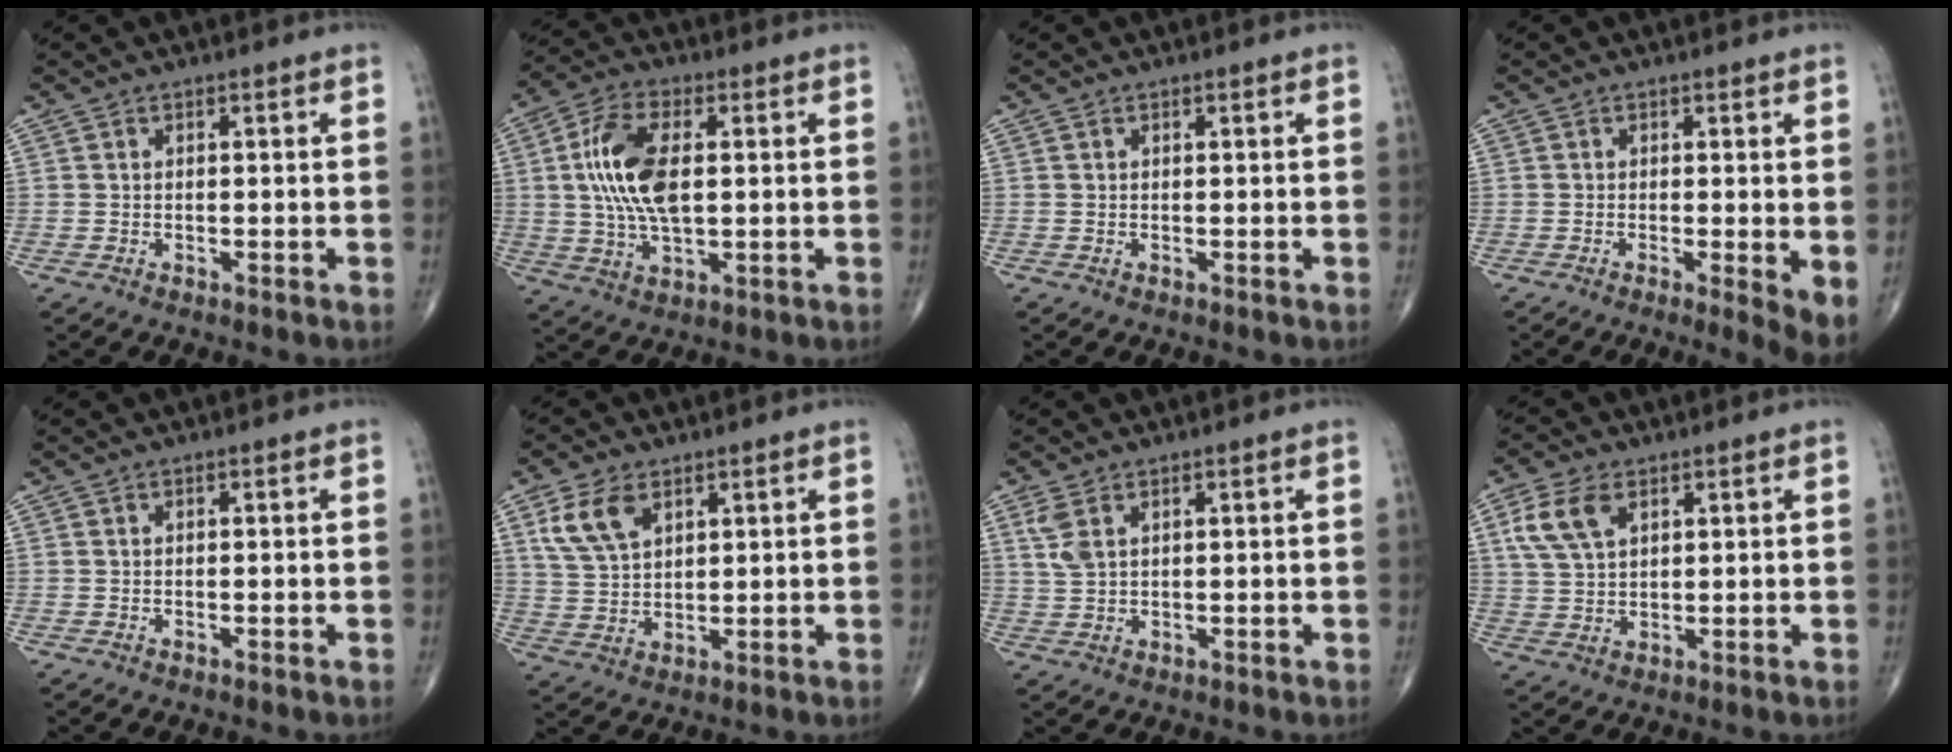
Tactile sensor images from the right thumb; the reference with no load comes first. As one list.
[{"total": 13.0, "force": [1.6, 6.3, 11.2], "torque": [-0.229, 0.005, 0.029]}, {"total": 0.0}, {"total": 4.0, "force": [-0.4, 0.7, 3.9], "torque": [-0.063, -0.014, -0.012]}, {"total": 0.0}, {"total": 8.2, "force": [4.0, 4.8, 5.3], "torque": [-0.097, -0.010, 0.085]}, {"total": 3.5, "force": [1.7, 1.8, 2.5], "torque": [-0.060, 0.005, 0.043]}, {"total": 7.9, "force": [3.3, 4.6, 5.5], "torque": [-0.110, -0.002, 0.069]}]